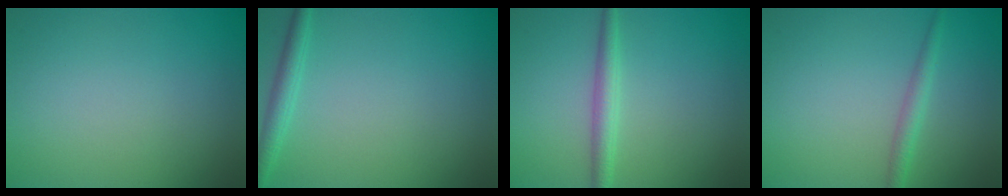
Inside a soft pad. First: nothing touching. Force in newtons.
{"total": 1.8, "press": 1.8, "slide": 0.1}
{"total": 2.2, "press": 2.2, "slide": 0.0}
{"total": 1.7, "press": 1.7, "slide": 0.0}